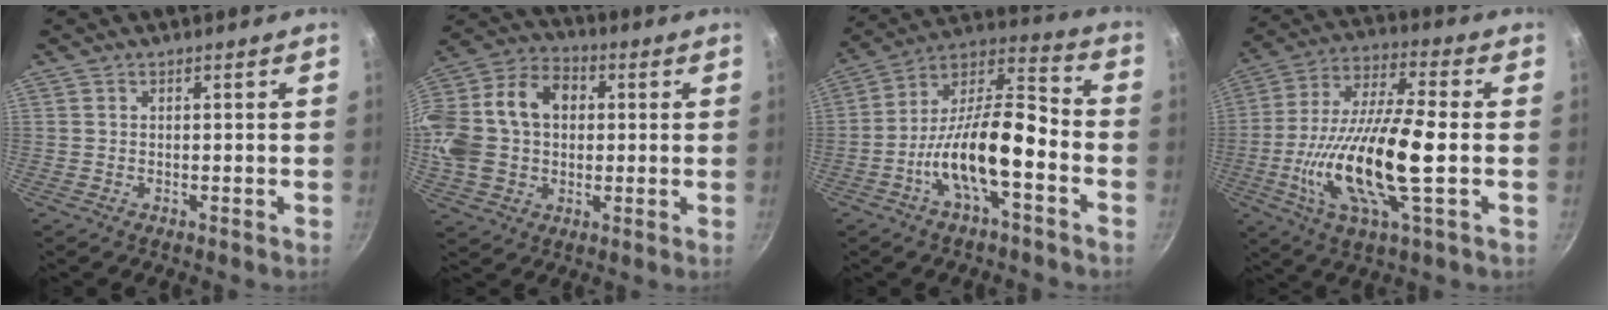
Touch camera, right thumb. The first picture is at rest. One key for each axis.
{"total": 22.3, "fx": 2.3, "fy": 16.9, "fz": 14.4, "tx": -0.288, "ty": 0.050, "tz": 0.034}
{"total": 16.5, "fx": -5.8, "fy": 6.0, "fz": 14.2, "tx": -0.240, "ty": 0.051, "tz": -0.116}
{"total": 19.5, "fx": -3.2, "fy": 5.5, "fz": 18.5, "tx": -0.356, "ty": 0.021, "tz": -0.067}